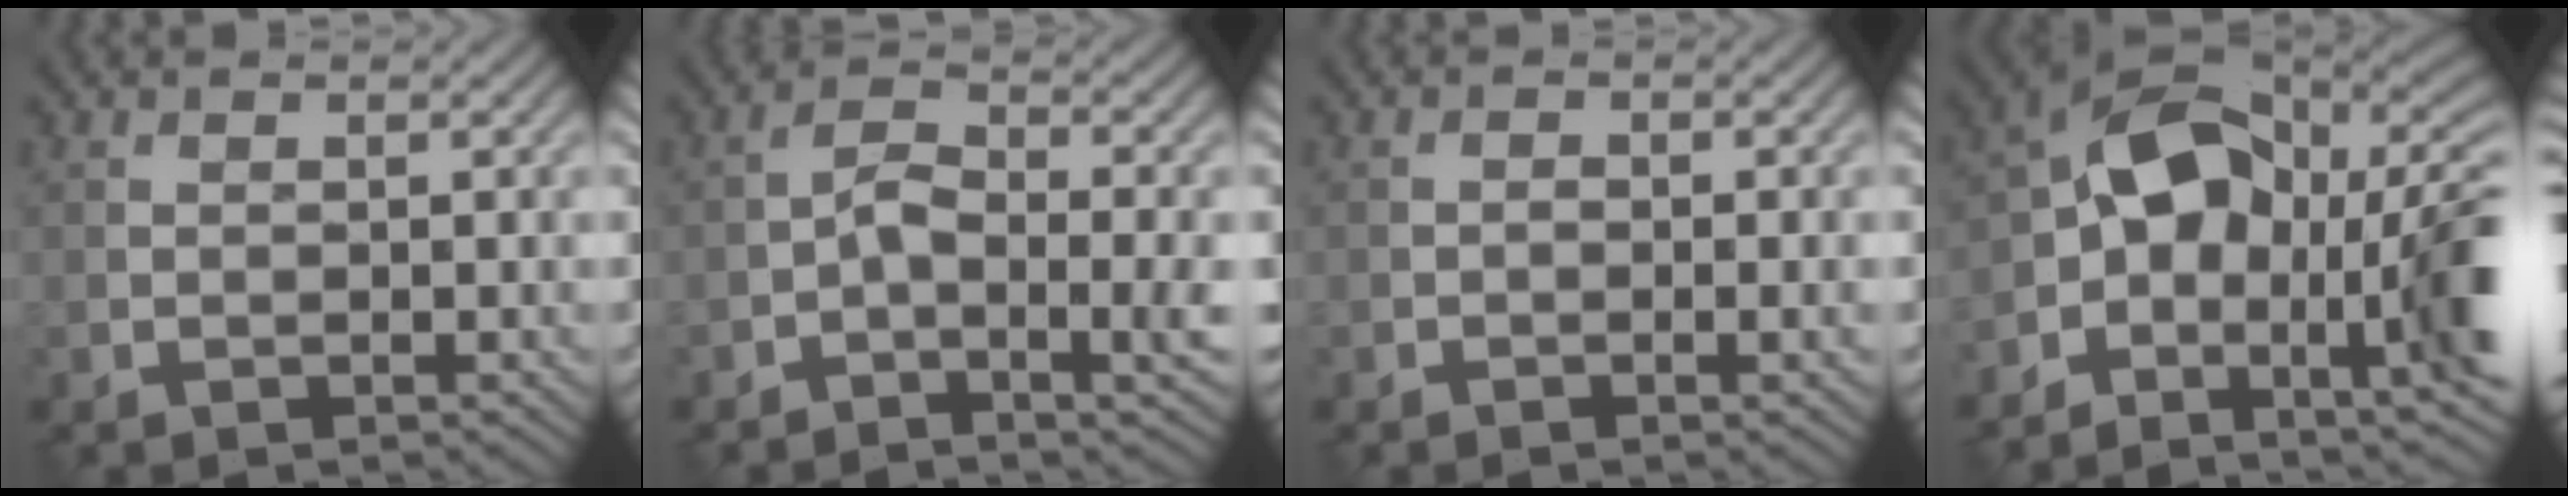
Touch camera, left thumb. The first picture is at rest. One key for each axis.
{"total": 4.5, "fx": -1.6, "fy": 1.6, "fz": 3.9, "tx": -0.072, "ty": 0.006, "tz": -0.038}
{"total": 1.8, "fx": -0.6, "fy": 0.6, "fz": 1.6, "tx": -0.025, "ty": 0.000, "tz": -0.010}
{"total": 15.9, "fx": -2.9, "fy": 8.3, "fz": 13.2, "tx": -0.195, "ty": 0.002, "tz": -0.053}